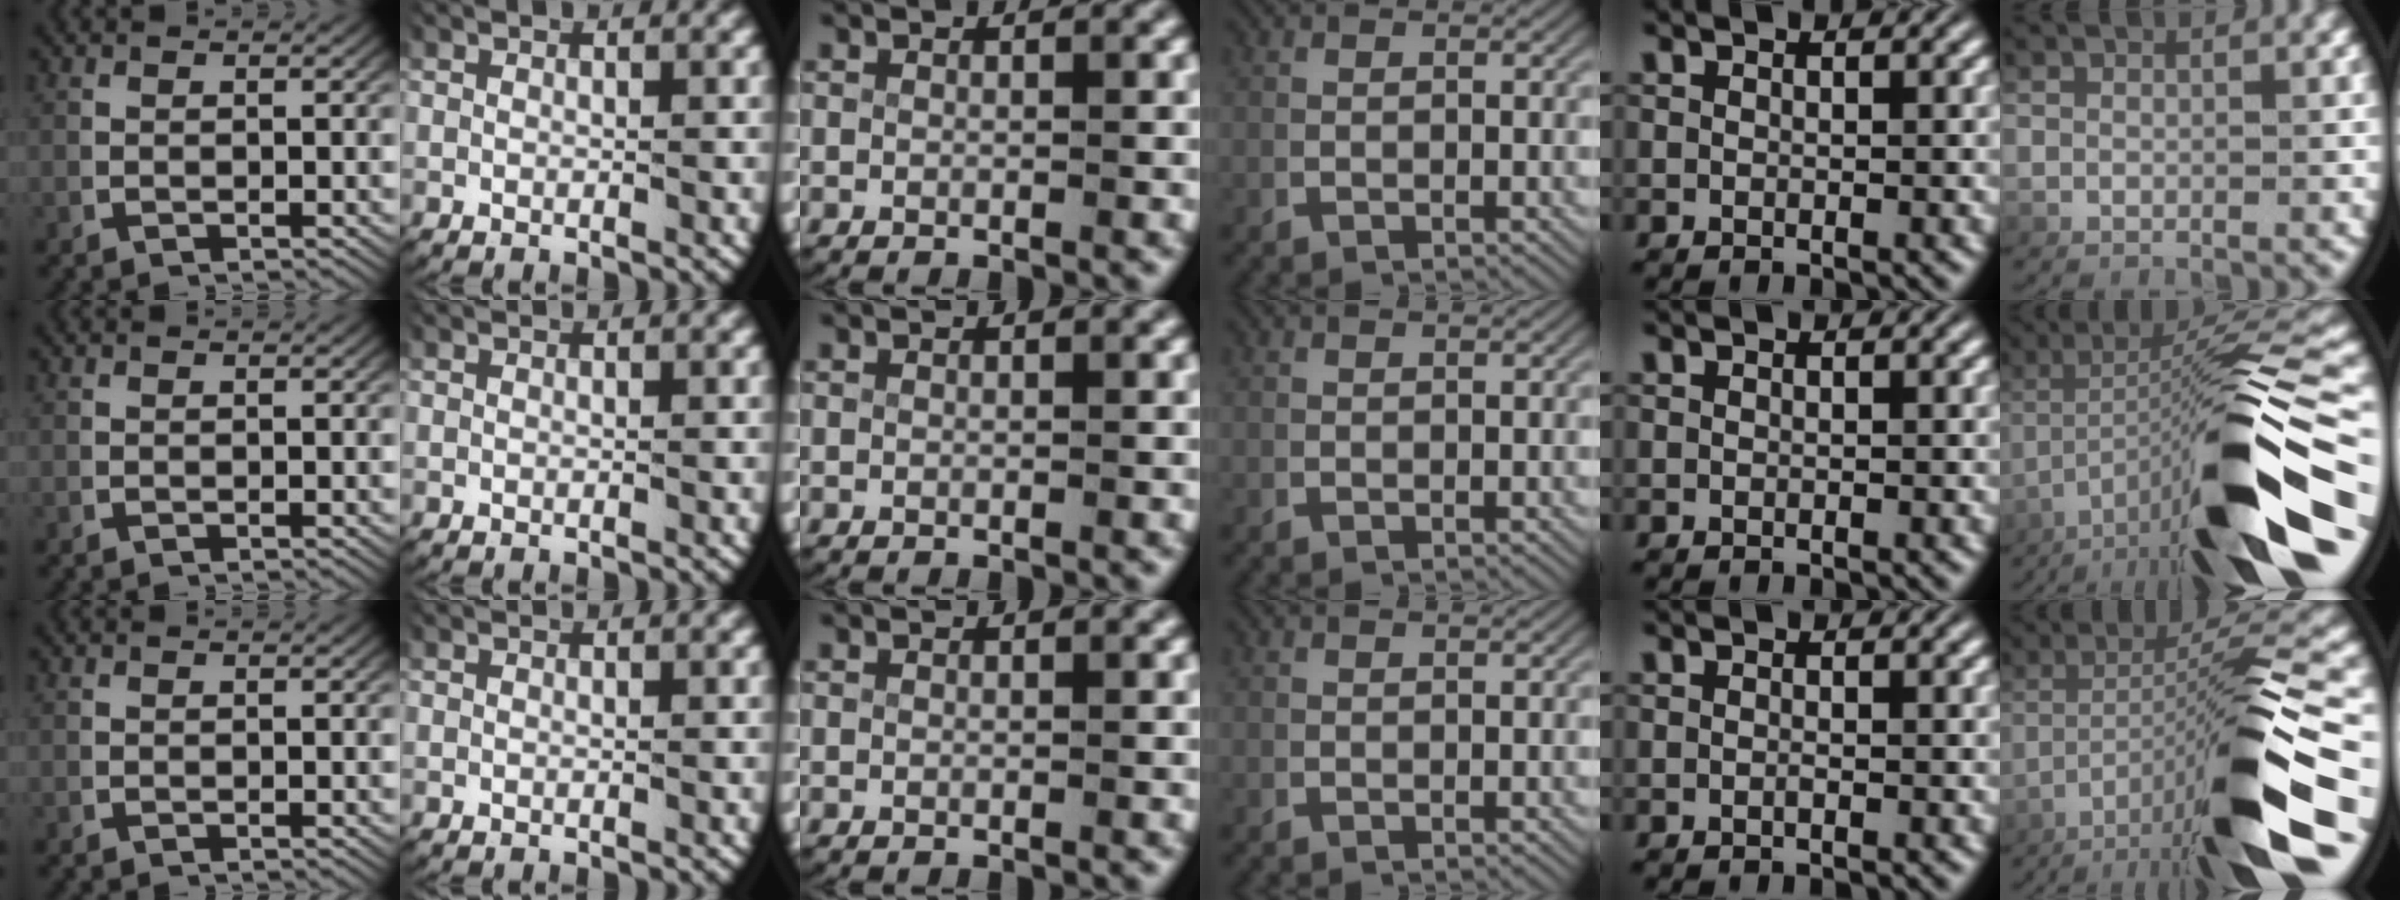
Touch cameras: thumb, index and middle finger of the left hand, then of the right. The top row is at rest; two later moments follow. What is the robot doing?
{"motion": "lift_and_place", "object": "photo album"}